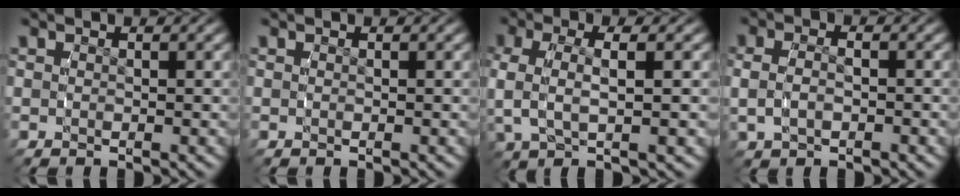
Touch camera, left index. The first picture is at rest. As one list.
[{"total": 0.0}, {"total": 4.1, "force": [0.8, 1.6, 3.7], "torque": [-0.090, -0.003, 0.019]}, {"total": 2.5, "force": [-0.4, 1.6, 1.9], "torque": [-0.043, -0.010, 0.003]}]